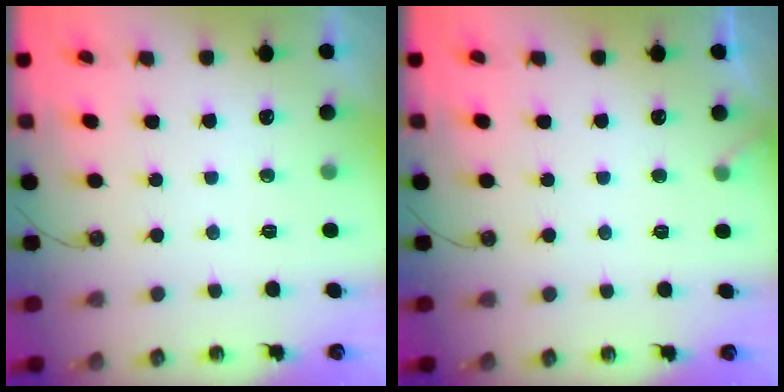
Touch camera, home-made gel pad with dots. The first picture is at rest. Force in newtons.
{"total": 4.4, "press": 4.4, "slide": 0.3}